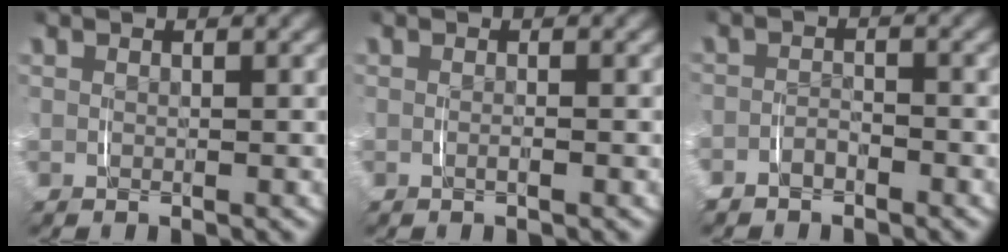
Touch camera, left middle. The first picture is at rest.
{"total": 0.5, "force": [-0.4, 0.0, 0.4], "torque": [-0.010, 0.000, -0.008]}
{"total": 2.3, "force": [-2.0, 1.1, 0.2], "torque": [-0.011, -0.004, -0.039]}